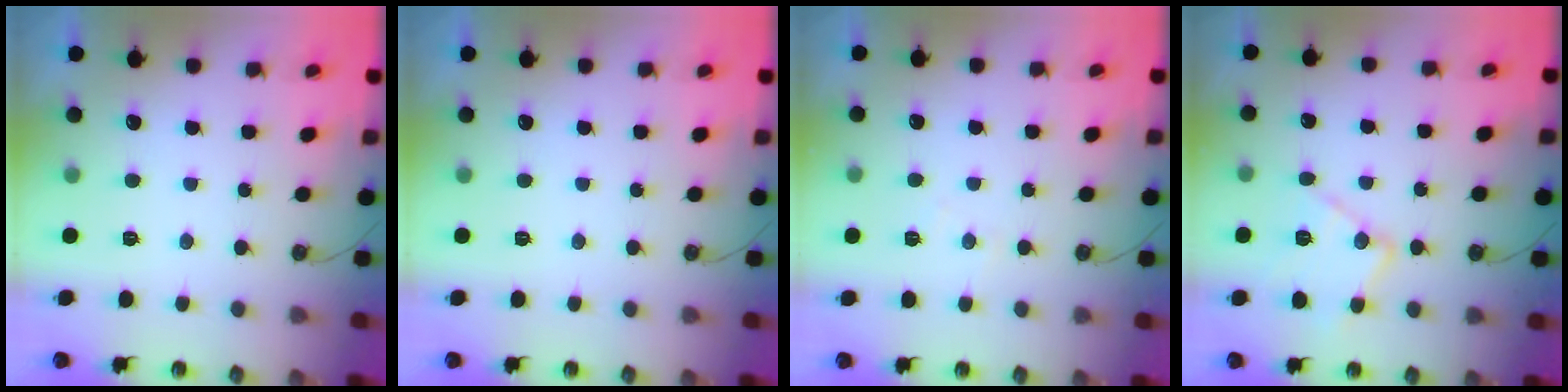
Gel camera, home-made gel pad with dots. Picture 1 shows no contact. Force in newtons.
{"total": 0.0}
{"total": 4.8, "press": 4.7, "slide": 0.7}
{"total": 14.0, "press": 13.9, "slide": 1.0}